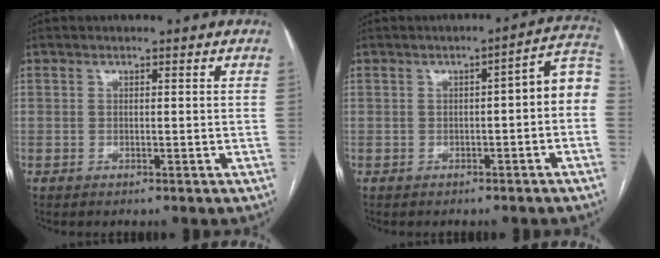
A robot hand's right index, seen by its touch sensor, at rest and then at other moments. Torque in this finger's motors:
{"motor_torque": [0.58, -0.06, 0.22, 0.04]}